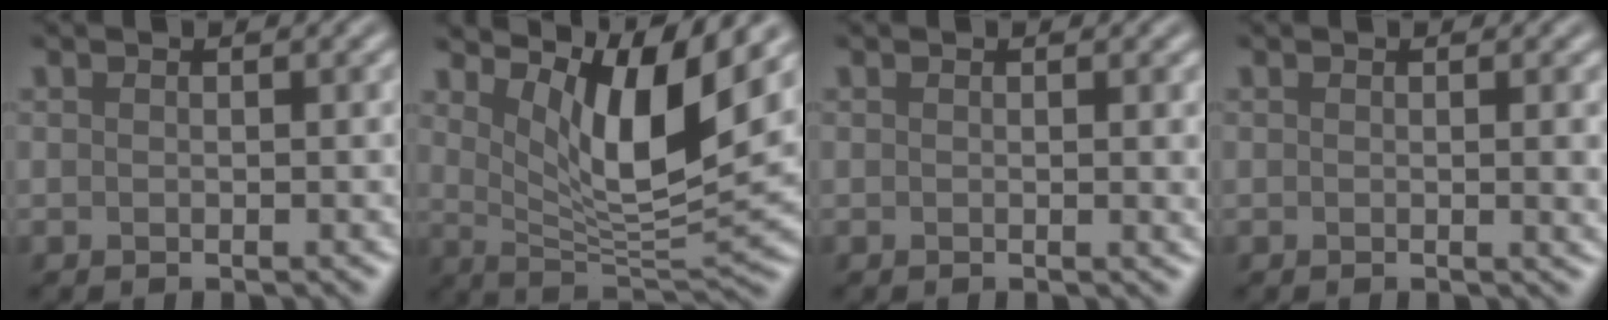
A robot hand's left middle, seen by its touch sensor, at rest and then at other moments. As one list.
[{"total": 8.2, "force": [4.1, 2.1, 6.8], "torque": [-0.111, -0.016, 0.073]}, {"total": 1.1, "force": [0.2, 0.3, 1.0], "torque": [-0.008, -0.001, 0.000]}, {"total": 1.7, "force": [0.1, 0.5, 1.7], "torque": [-0.016, -0.001, -0.002]}]